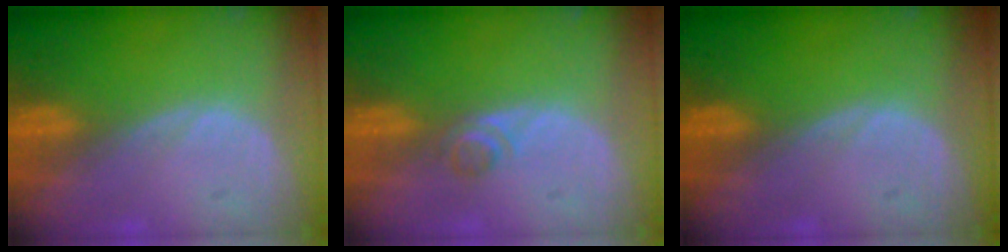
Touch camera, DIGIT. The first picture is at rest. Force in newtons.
{"total": 1.9, "press": 1.7, "slide": 0.8}
{"total": 0.0}